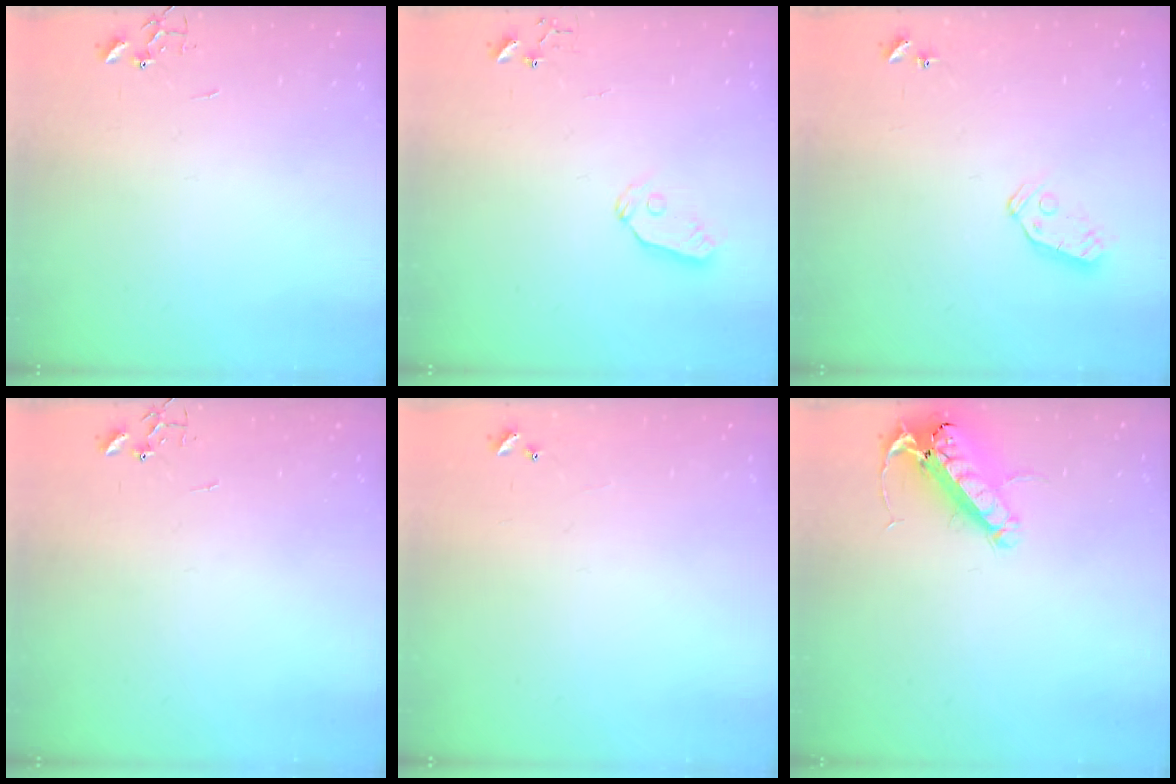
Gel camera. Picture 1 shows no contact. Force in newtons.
{"total": 6.5, "press": 6.5, "slide": 0.2}
{"total": 6.5, "press": 6.5, "slide": 0.4}
{"total": 0.0}
{"total": 3.7, "press": 3.6, "slide": 0.4}
{"total": 14.7, "press": 14.4, "slide": 2.7}